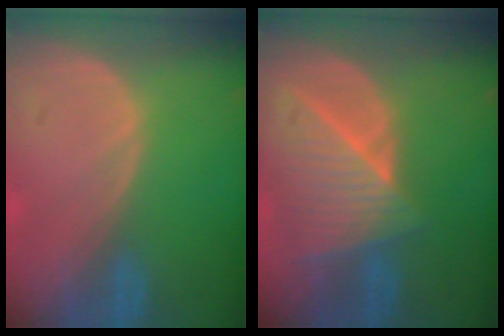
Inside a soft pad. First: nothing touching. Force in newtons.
{"total": 7.7, "press": 7.3, "slide": 2.5}